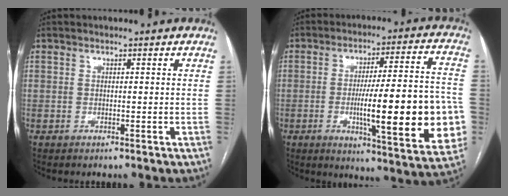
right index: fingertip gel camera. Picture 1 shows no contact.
{"total": 21.0, "force": [-3.8, 3.1, 20.4], "torque": [-0.241, 0.012, -0.041]}